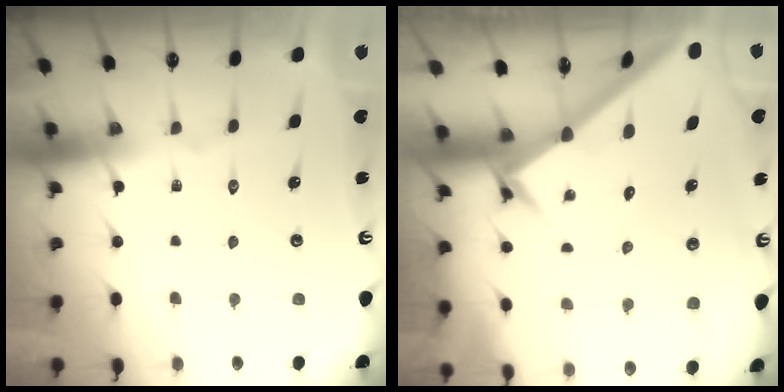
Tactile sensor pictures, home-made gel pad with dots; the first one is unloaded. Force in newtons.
{"total": 3.0, "press": 3.0, "slide": 0.4}